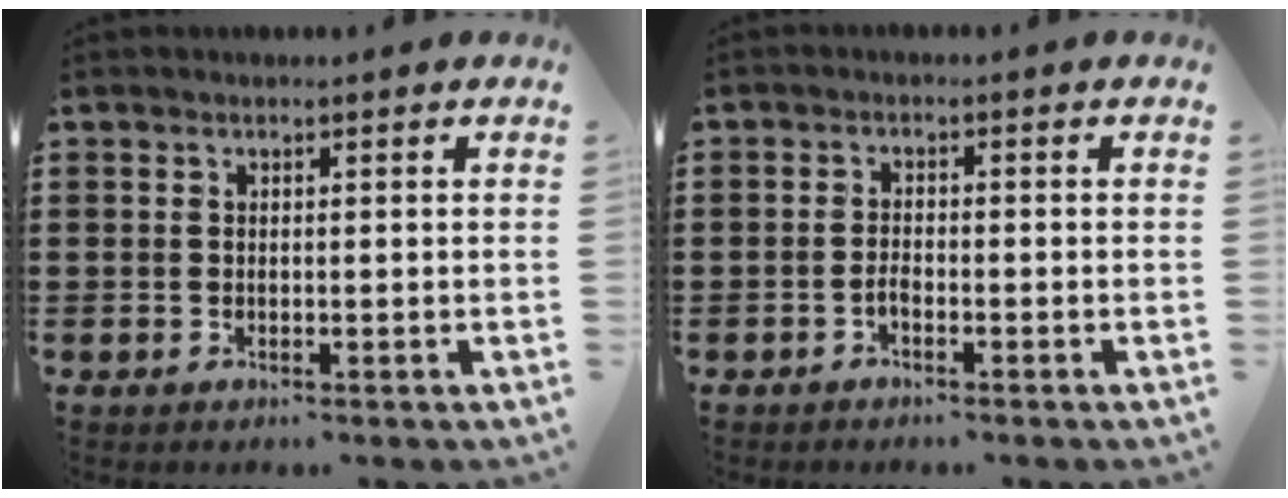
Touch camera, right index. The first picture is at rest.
{"total": 1.4, "force": [-1.0, 0.6, 0.8], "torque": [-0.019, -0.002, -0.019]}